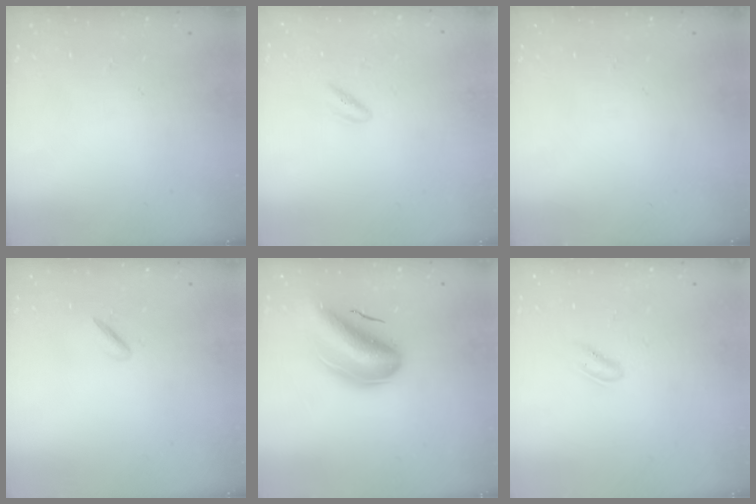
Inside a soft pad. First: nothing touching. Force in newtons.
{"total": 1.9, "press": 1.6, "slide": 1.0}
{"total": 0.0}
{"total": 2.0, "press": 1.9, "slide": 0.7}
{"total": 14.0, "press": 13.5, "slide": 3.9}
{"total": 1.9, "press": 1.8, "slide": 0.6}